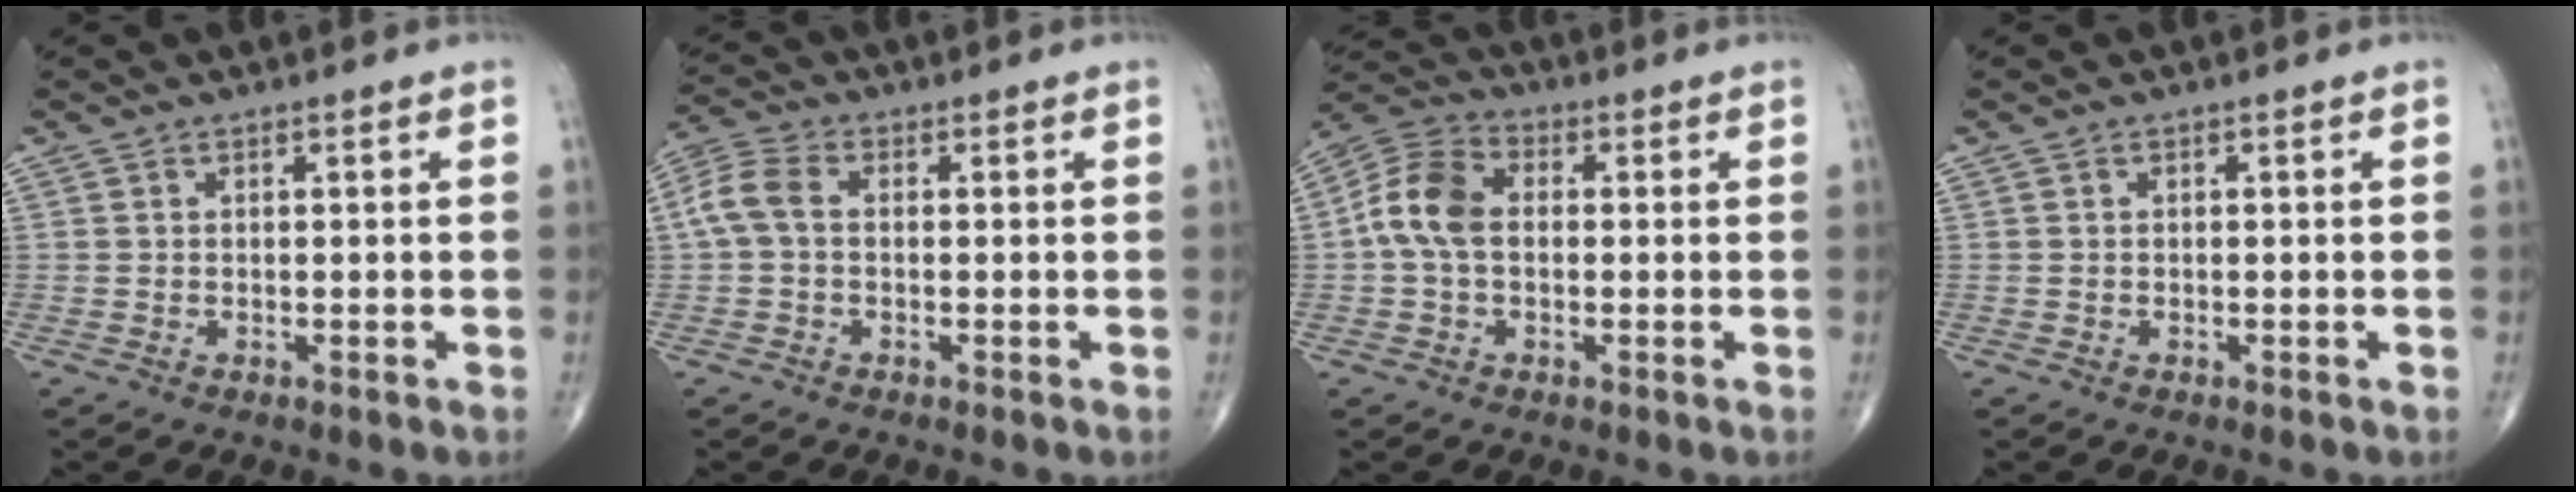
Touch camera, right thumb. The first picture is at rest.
{"total": 5.6, "force": [0.1, 3.6, 4.3], "torque": [-0.101, 0.018, -0.006]}
{"total": 9.0, "force": [0.0, 6.0, 6.7], "torque": [-0.135, 0.028, -0.010]}
{"total": 0.0}